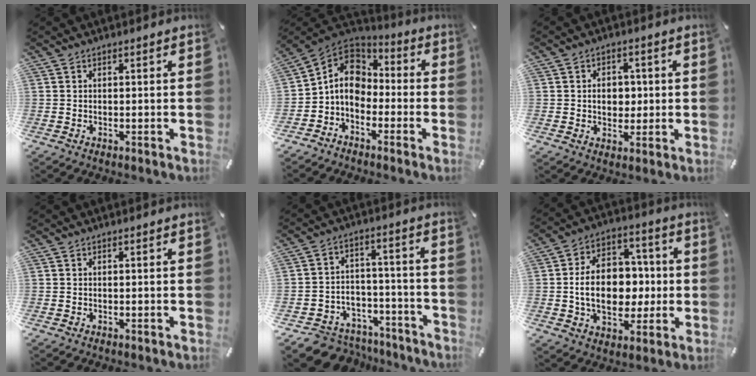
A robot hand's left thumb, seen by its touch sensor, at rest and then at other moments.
{"total": 9.1, "force": [-2.3, 7.5, 4.7], "torque": [-0.105, 0.024, -0.043]}
{"total": 5.7, "force": [0.1, 4.4, 3.6], "torque": [-0.041, -0.003, -0.006]}
{"total": 0.0}
{"total": 7.5, "force": [-4.9, 5.6, 1.0], "torque": [-0.008, 0.031, -0.083]}
{"total": 15.7, "force": [-1.1, 11.6, 10.6], "torque": [-0.193, 0.010, -0.015]}